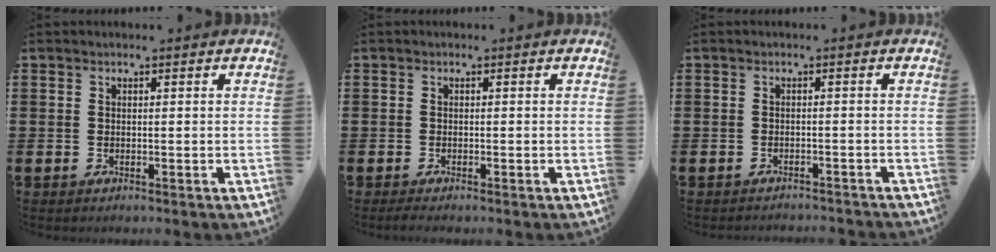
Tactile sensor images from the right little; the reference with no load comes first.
{"total": 0.8, "force": [-0.5, 0.1, 0.5], "torque": [-0.010, -0.002, -0.010]}
{"total": 1.1, "force": [-1.1, -0.1, -0.1], "torque": [-0.001, 0.002, -0.024]}